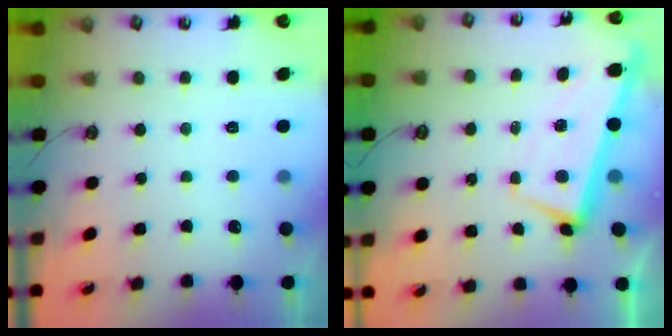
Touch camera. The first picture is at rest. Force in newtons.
{"total": 2.0, "press": 1.0, "slide": 1.7}